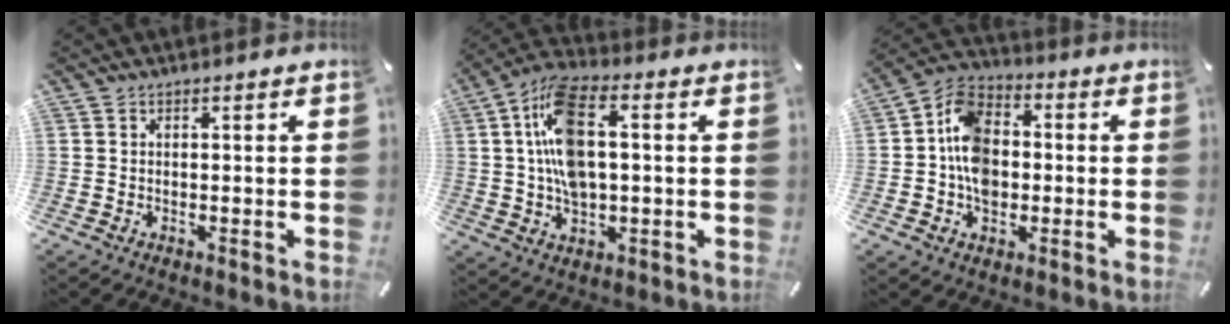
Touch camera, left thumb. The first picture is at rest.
{"total": 12.8, "force": [1.4, 6.9, 10.6], "torque": [-0.220, 0.001, 0.025]}
{"total": 10.7, "force": [-1.7, 8.4, 6.4], "torque": [-0.137, 0.022, -0.031]}